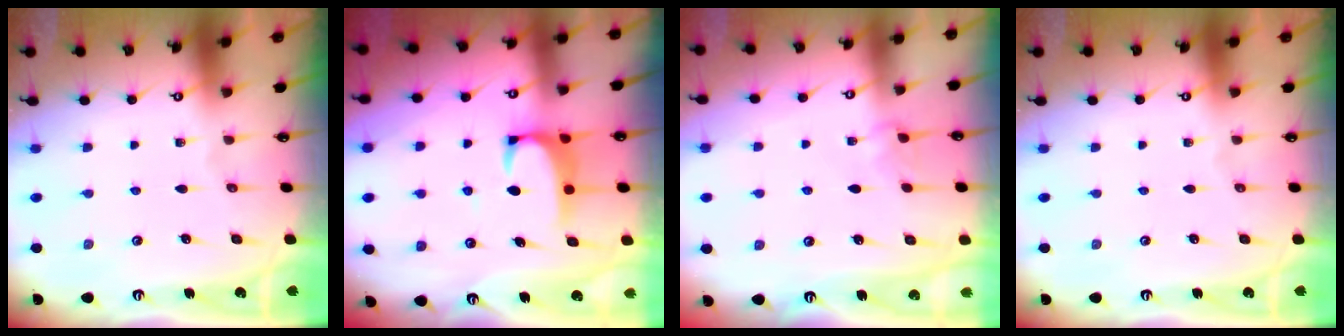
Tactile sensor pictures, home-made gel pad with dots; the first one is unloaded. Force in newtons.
{"total": 2.8, "press": 2.8, "slide": 0.3}
{"total": 2.4, "press": 2.4, "slide": 0.5}
{"total": 0.0}